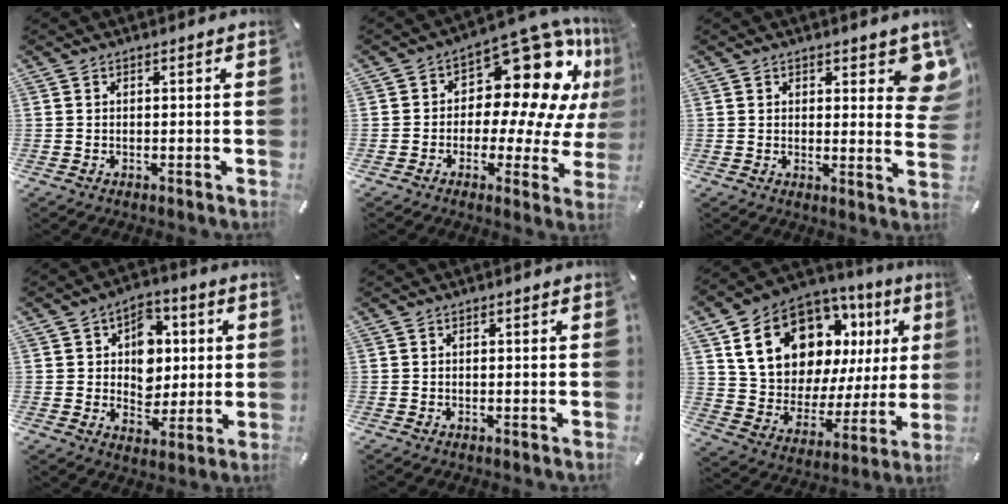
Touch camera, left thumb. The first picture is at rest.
{"total": 18.7, "force": [7.9, 10.3, 13.4], "torque": [-0.185, -0.070, 0.131]}
{"total": 6.9, "force": [3.6, 3.5, 4.8], "torque": [-0.042, -0.022, 0.057]}
{"total": 10.4, "force": [1.5, 8.9, 5.0], "torque": [-0.062, 0.000, 0.028]}
{"total": 0.0}
{"total": 19.5, "force": [10.6, 12.8, 10.2], "torque": [-0.174, -0.058, 0.195]}